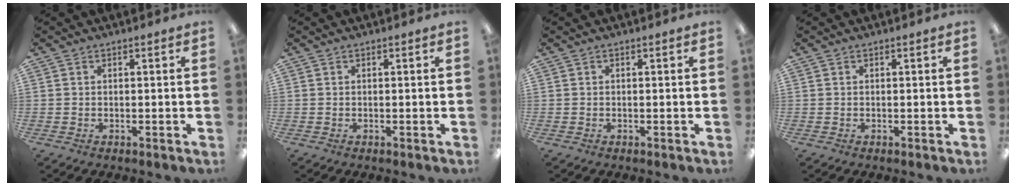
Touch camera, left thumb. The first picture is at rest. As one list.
[{"total": 0.0}, {"total": 0.0}, {"total": 0.0}]